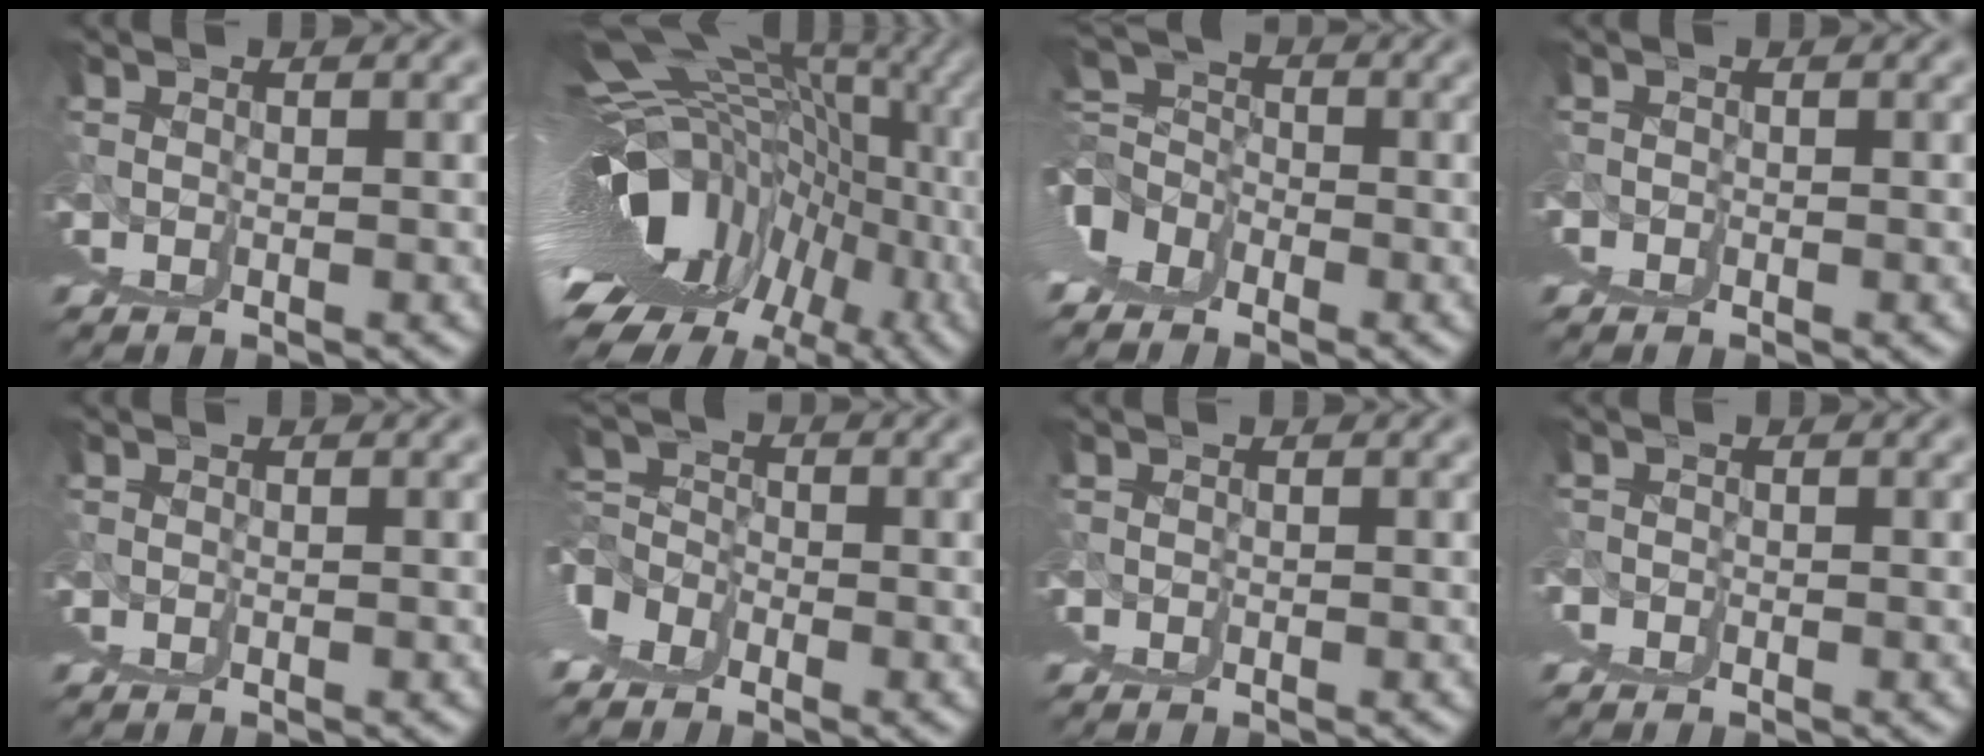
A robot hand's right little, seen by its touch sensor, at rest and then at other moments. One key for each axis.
{"total": 14.2, "fx": 0.3, "fy": 4.9, "fz": 13.3, "tx": -0.146, "ty": 0.014, "tz": 0.016}
{"total": 4.0, "fx": 2.7, "fy": -1.7, "fz": 2.4, "tx": -0.017, "ty": 0.023, "tz": 0.043}
{"total": 2.3, "fx": 0.4, "fy": -2.2, "fz": -0.6, "tx": 0.013, "ty": 0.004, "tz": 0.010}
{"total": 0.0}
{"total": 3.3, "fx": 2.1, "fy": -2.5, "fz": 0.8, "tx": -0.005, "ty": 0.015, "tz": 0.036}
{"total": 1.1, "fx": 0.2, "fy": -1.0, "fz": -0.2, "tx": 0.007, "ty": 0.003, "tz": 0.003}
{"total": 3.7, "fx": 1.0, "fy": -3.3, "fz": -1.3, "tx": 0.028, "ty": 0.013, "tz": 0.019}